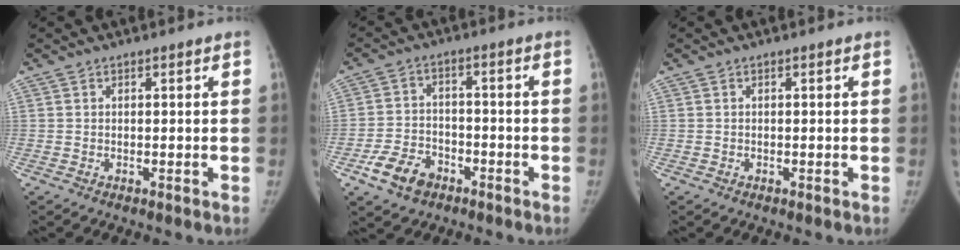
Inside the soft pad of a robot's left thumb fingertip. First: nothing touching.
{"total": 8.1, "force": [-4.7, 5.4, 3.7], "torque": [-0.057, 0.024, -0.082]}
{"total": 0.0}